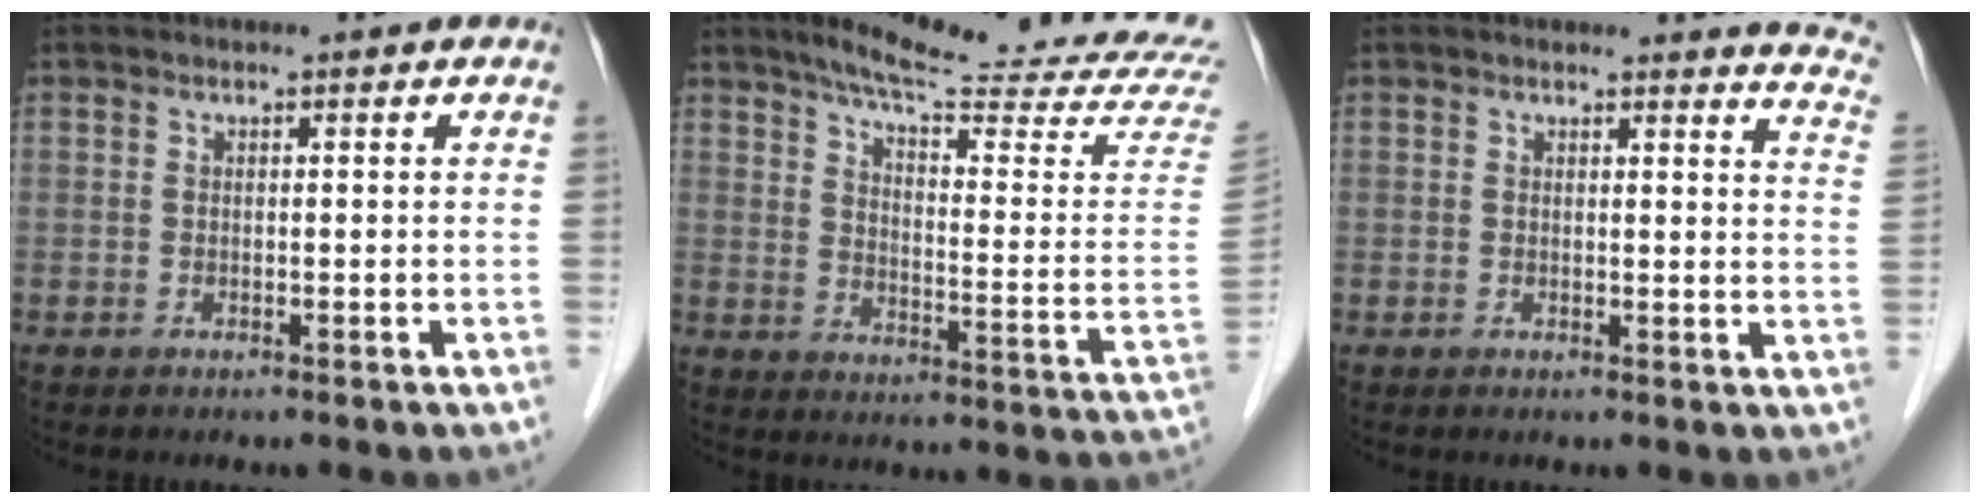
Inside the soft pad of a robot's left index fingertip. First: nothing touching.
{"total": 23.4, "force": [20.9, -0.4, 10.5], "torque": [-0.152, -0.091, 0.259]}
{"total": 9.1, "force": [9.0, 1.2, 1.2], "torque": [0.022, -0.063, 0.056]}